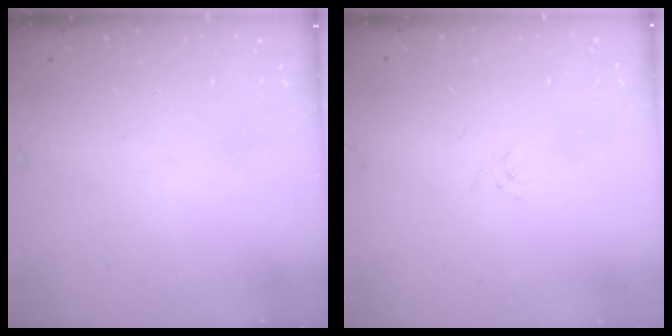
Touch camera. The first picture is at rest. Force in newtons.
{"total": 1.1, "press": 1.0, "slide": 0.3}